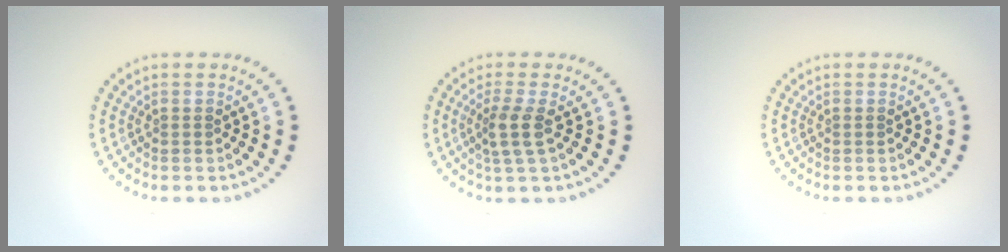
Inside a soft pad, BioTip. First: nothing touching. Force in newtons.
{"total": 2.3, "press": 1.8, "slide": 1.4}
{"total": 0.0}